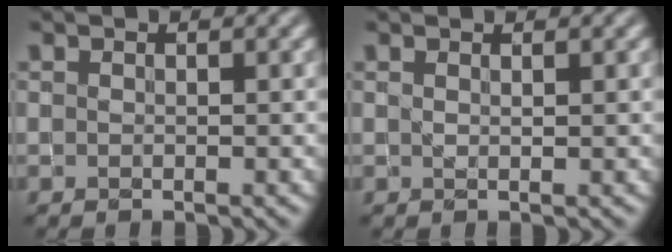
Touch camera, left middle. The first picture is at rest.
{"total": 0.6, "force": [0.3, 0.1, 0.4], "torque": [-0.010, -0.001, 0.006]}